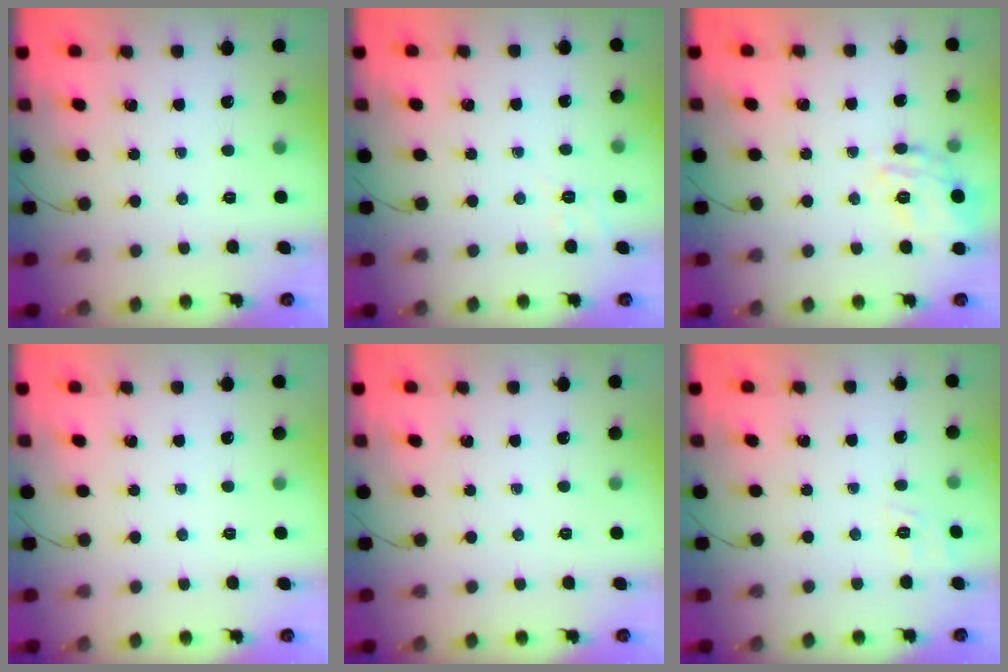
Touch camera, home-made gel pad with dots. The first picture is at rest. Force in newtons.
{"total": 2.9, "press": 2.3, "slide": 1.9}
{"total": 14.4, "press": 14.4, "slide": 0.6}
{"total": 0.0}
{"total": 0.0}
{"total": 3.4, "press": 3.0, "slide": 1.7}